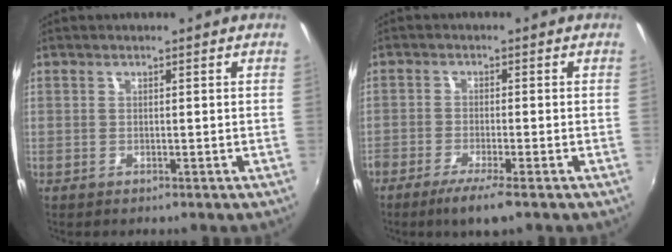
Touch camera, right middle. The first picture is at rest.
{"total": 5.2, "force": [-3.6, 0.3, 3.7], "torque": [-0.086, -0.012, -0.067]}